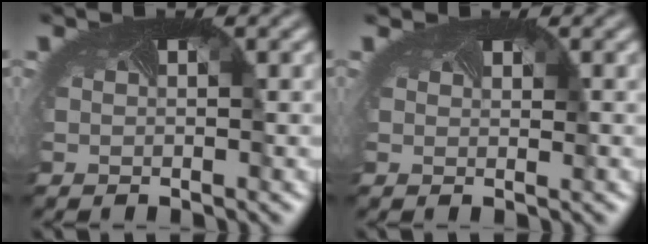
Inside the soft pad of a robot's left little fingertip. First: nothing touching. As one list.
[{"total": 0.9, "force": [0.8, 0.0, -0.3], "torque": [0.001, -0.007, 0.006]}]